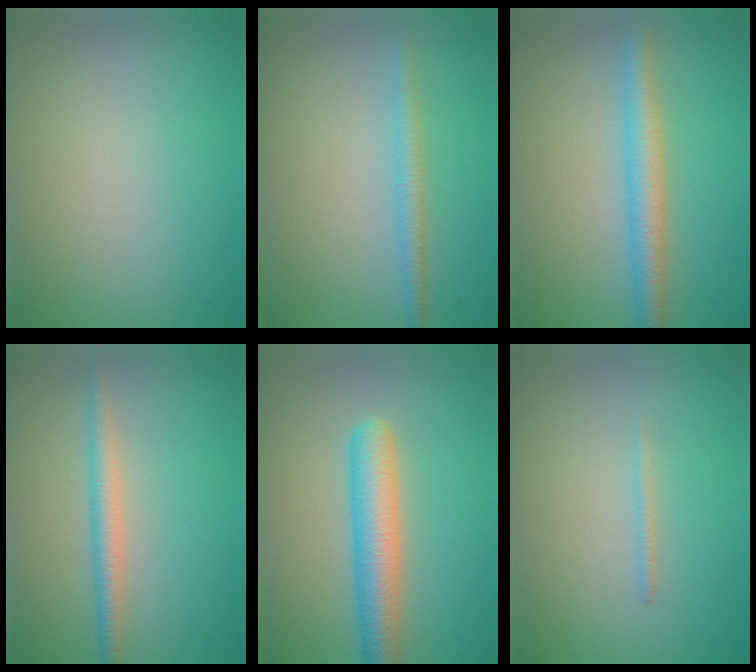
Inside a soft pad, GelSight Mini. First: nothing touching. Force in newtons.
{"total": 1.9, "press": 1.9, "slide": 0.0}
{"total": 3.7, "press": 3.7, "slide": 0.1}
{"total": 2.3, "press": 2.3, "slide": 0.1}
{"total": 5.0, "press": 5.0, "slide": 0.1}
{"total": 0.6, "press": 0.6, "slide": 0.0}